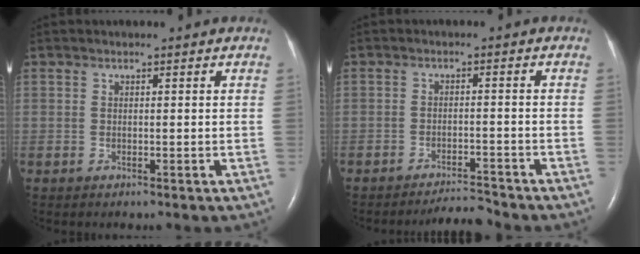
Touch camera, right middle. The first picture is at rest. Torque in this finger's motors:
{"motor_torque": [0.01, -0.02, -0.01, 0.00]}